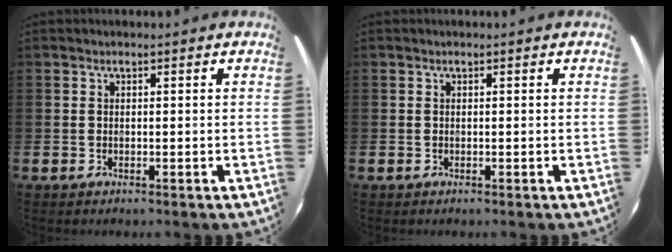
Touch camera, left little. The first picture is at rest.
{"total": 0.0}